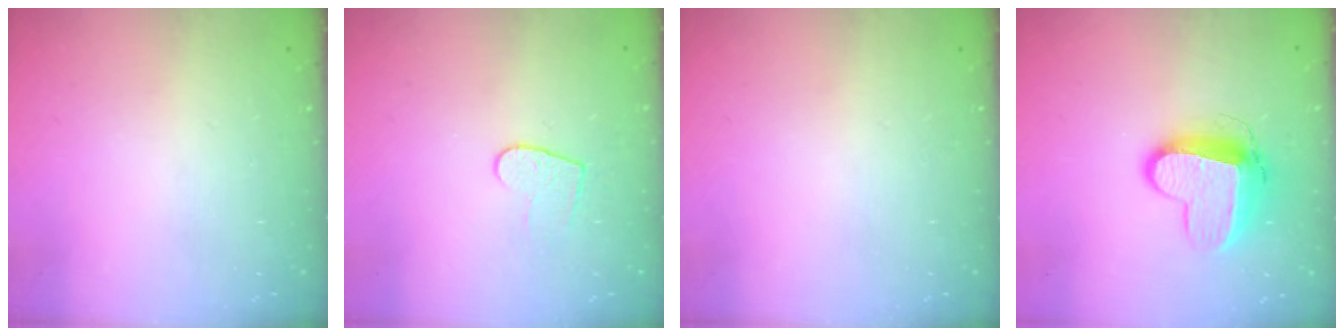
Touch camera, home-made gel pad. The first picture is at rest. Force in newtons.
{"total": 6.7, "press": 6.7, "slide": 0.4}
{"total": 0.0}
{"total": 11.7, "press": 11.6, "slide": 1.3}